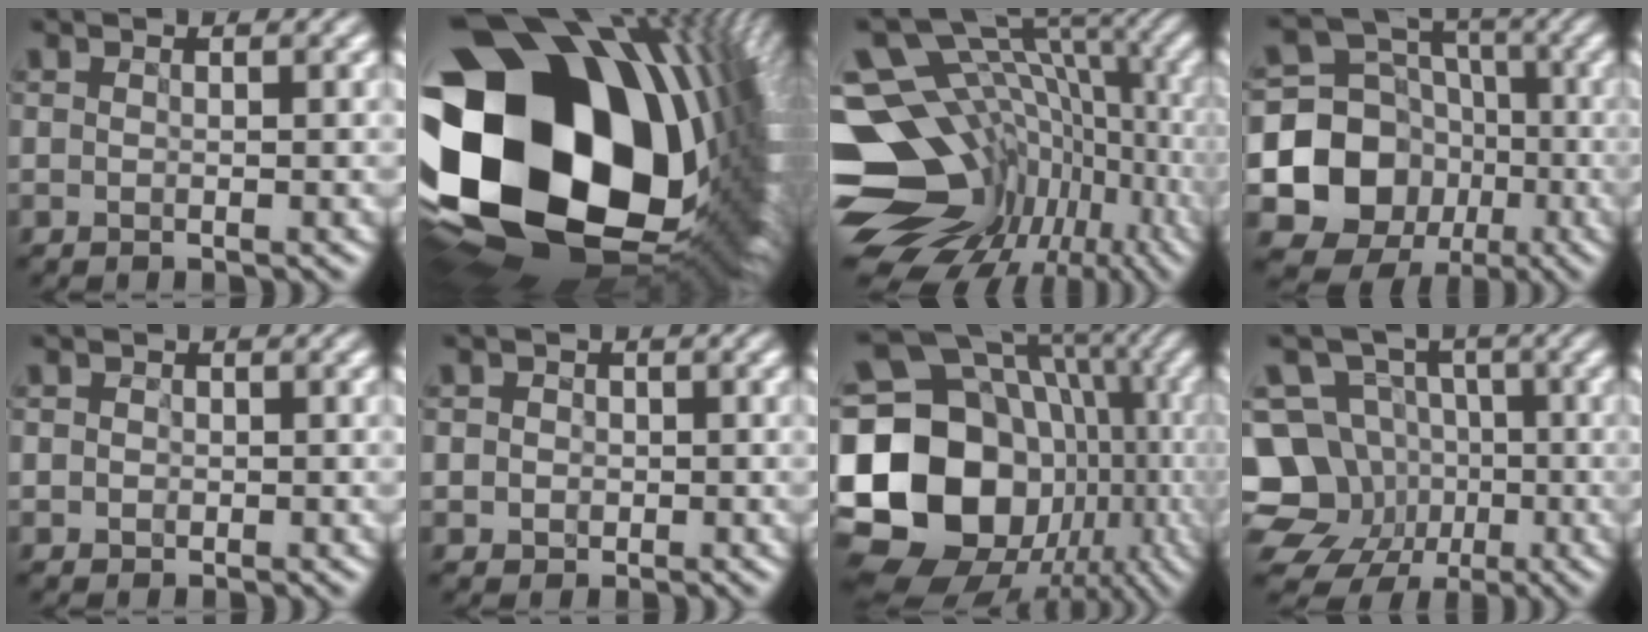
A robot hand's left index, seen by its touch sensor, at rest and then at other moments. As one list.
[{"total": 23.2, "force": [0.9, 16.5, 16.3], "torque": [-0.334, -0.088, 0.060]}, {"total": 16.4, "force": [-2.8, 12.6, 10.2], "torque": [-0.181, 0.011, -0.013]}, {"total": 11.7, "force": [-2.3, 10.4, 5.0], "torque": [-0.115, -0.020, -0.055]}, {"total": 1.8, "force": [0.5, 1.7, 0.6], "torque": [0.011, 0.015, -0.013]}, {"total": 3.1, "force": [0.4, 2.9, 1.0], "torque": [0.004, 0.028, -0.012]}, {"total": 21.5, "force": [-1.9, 18.0, 11.6], "torque": [-0.219, 0.003, -0.055]}, {"total": 15.0, "force": [-3.9, 13.7, 4.7], "torque": [-0.140, -0.005, -0.084]}]